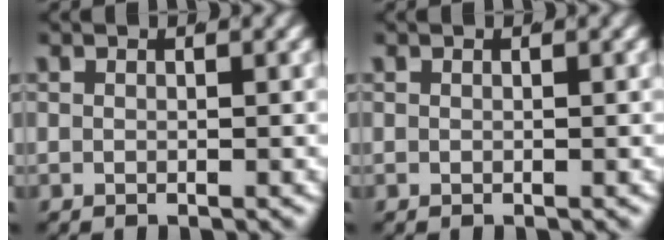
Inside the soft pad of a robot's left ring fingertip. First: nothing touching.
{"total": 0.0}